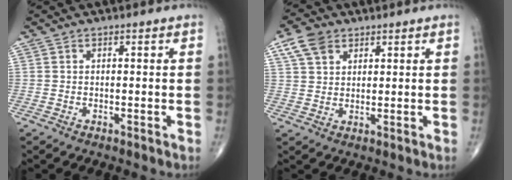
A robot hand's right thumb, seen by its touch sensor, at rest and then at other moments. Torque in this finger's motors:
{"motor_torque": [-0.58, 0.68, -0.02, 0.01, 0.01]}